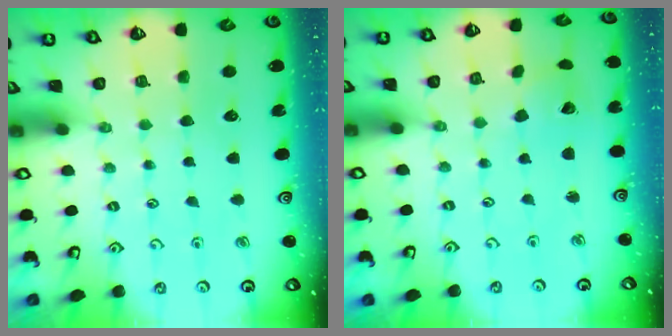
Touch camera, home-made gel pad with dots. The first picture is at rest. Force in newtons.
{"total": 2.8, "press": 2.8, "slide": 0.4}